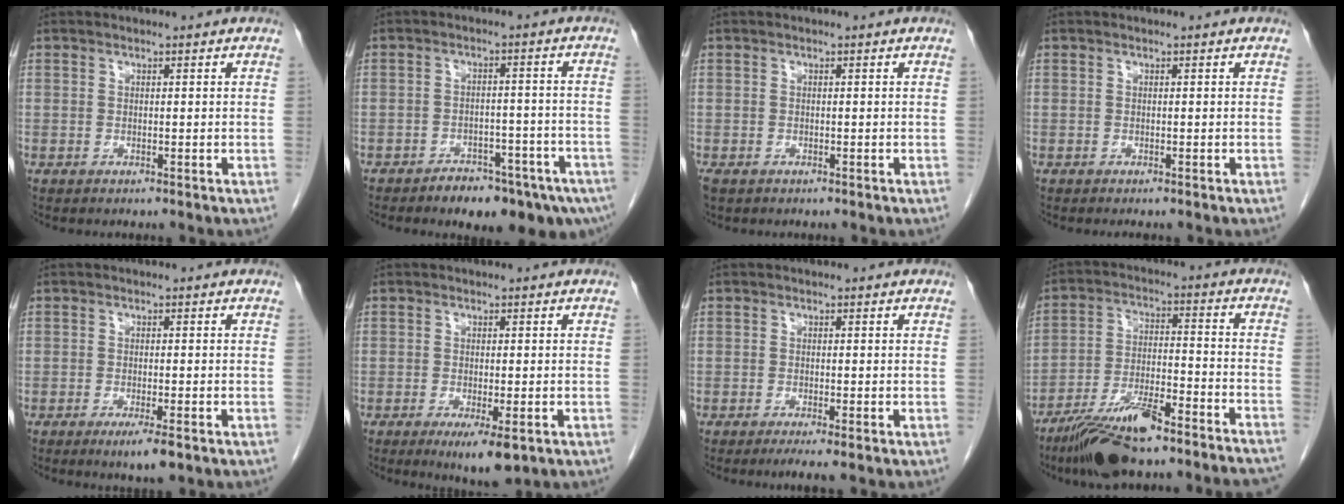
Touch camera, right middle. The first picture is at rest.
{"total": 11.2, "force": [-8.2, 3.9, 6.5], "torque": [-0.066, 0.012, -0.115]}
{"total": 1.2, "force": [-0.7, 0.8, 0.6], "torque": [-0.015, -0.001, -0.009]}
{"total": 1.0, "force": [-0.9, 0.1, 0.4], "torque": [-0.007, -0.002, -0.011]}
{"total": 3.4, "force": [-1.9, 0.5, 2.8], "torque": [-0.043, -0.008, -0.029]}
{"total": 5.0, "force": [-2.4, 1.3, 4.2], "torque": [-0.061, -0.011, -0.031]}
{"total": 2.4, "force": [-1.6, 0.0, 1.8], "torque": [-0.027, -0.007, -0.027]}
{"total": 17.3, "force": [-14.4, 1.5, 9.5], "torque": [-0.134, -0.001, -0.236]}